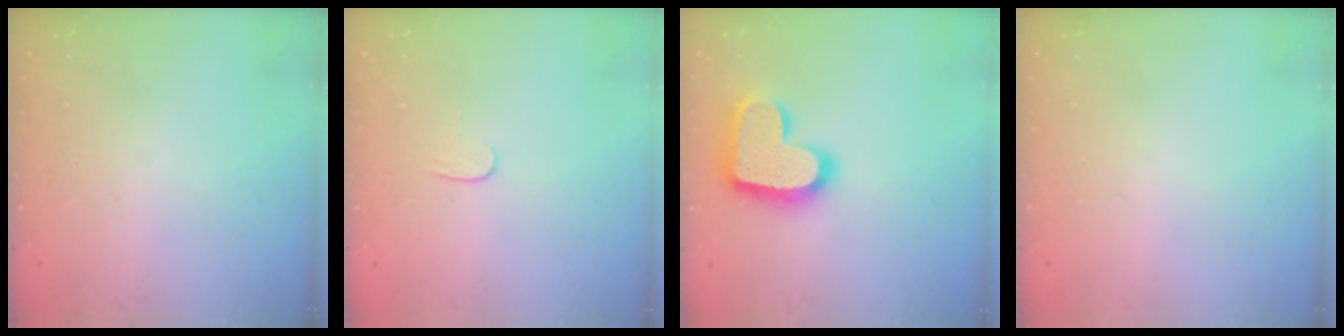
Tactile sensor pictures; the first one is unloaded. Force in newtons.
{"total": 3.7, "press": 3.7, "slide": 0.4}
{"total": 18.3, "press": 18.2, "slide": 1.1}
{"total": 0.0}